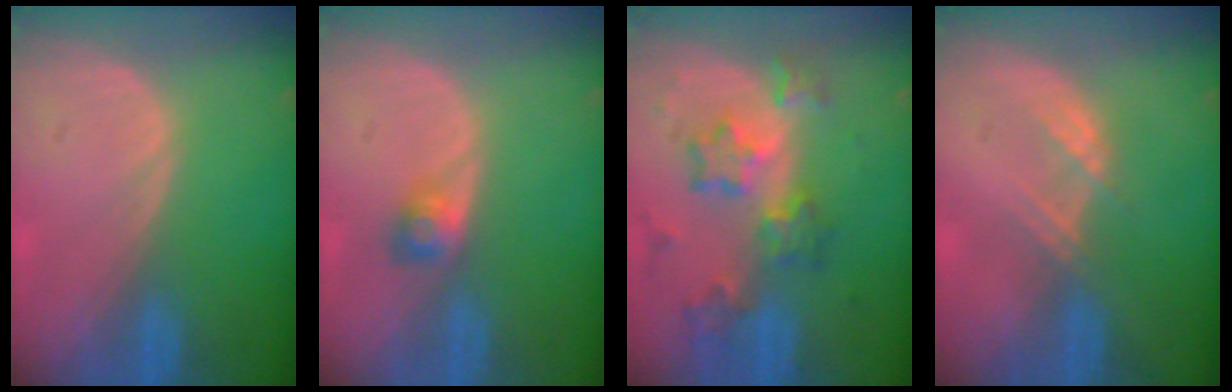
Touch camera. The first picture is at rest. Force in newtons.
{"total": 2.5, "press": 2.4, "slide": 0.7}
{"total": 8.5, "press": 7.5, "slide": 4.1}
{"total": 2.3, "press": 2.3, "slide": 0.2}